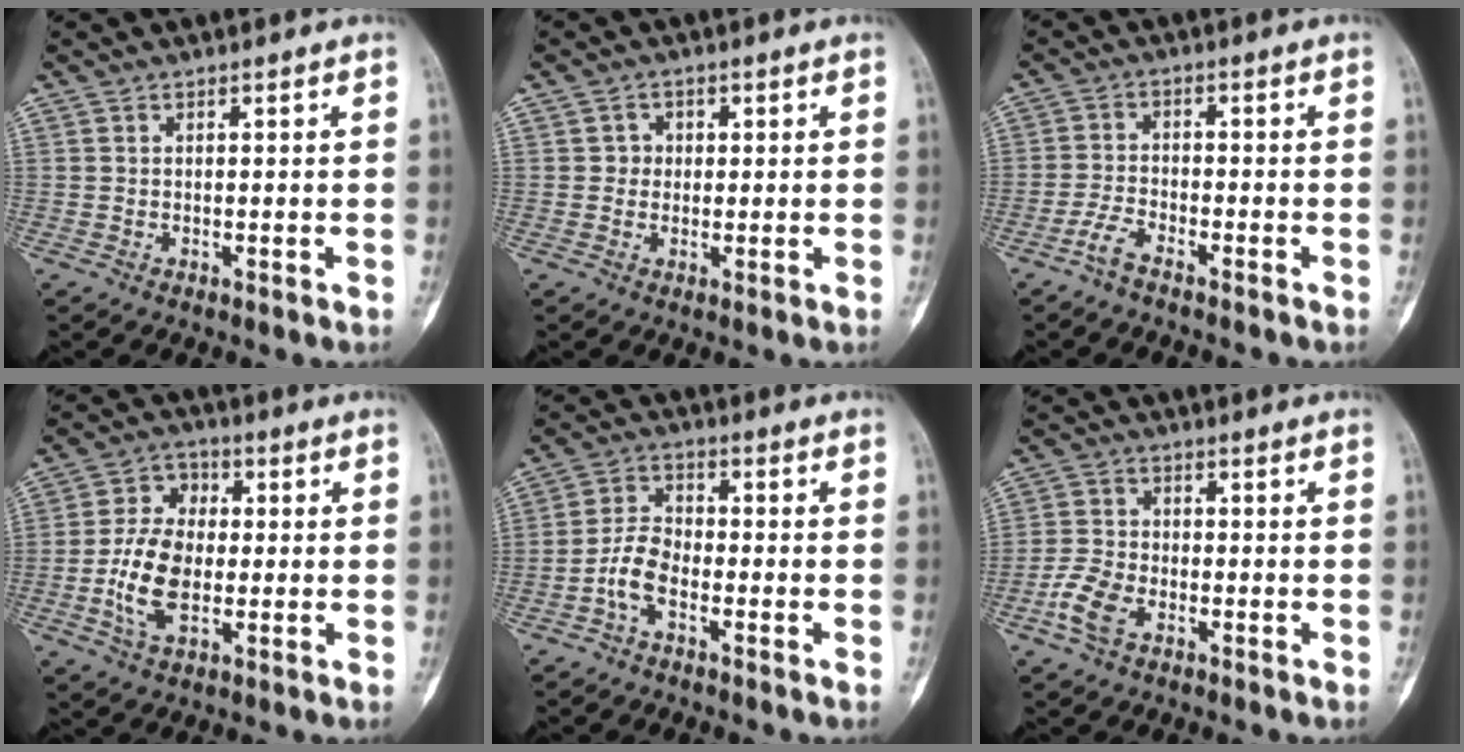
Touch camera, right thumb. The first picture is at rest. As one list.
[{"total": 2.4, "force": [0.3, 2.3, 0.7], "torque": [0.008, 0.005, 0.000]}, {"total": 3.6, "force": [-2.8, 1.0, 2.0], "torque": [-0.050, 0.018, -0.057]}, {"total": 11.2, "force": [-1.6, 7.2, 8.4], "torque": [-0.152, 0.015, -0.036]}, {"total": 6.0, "force": [-2.8, 3.1, 4.3], "torque": [-0.083, 0.026, -0.062]}, {"total": 6.1, "force": [-3.1, 3.4, 4.1], "torque": [-0.092, 0.012, -0.065]}]